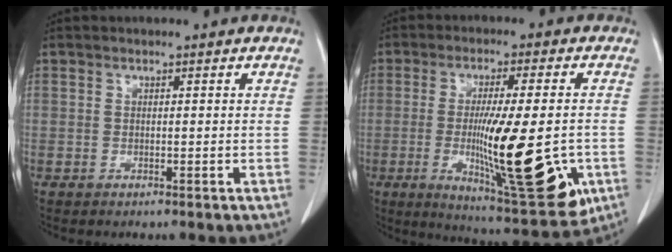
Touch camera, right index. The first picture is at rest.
{"total": 19.7, "force": [-4.3, 3.1, 18.9], "torque": [-0.271, -0.030, -0.050]}